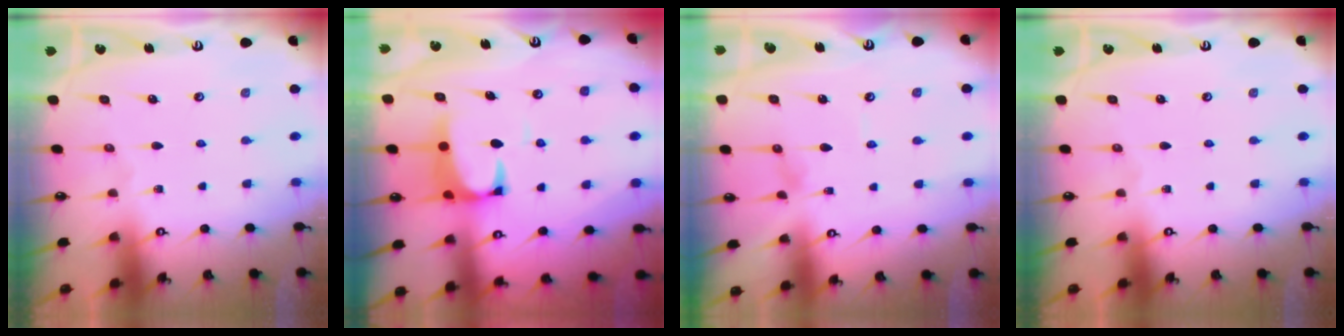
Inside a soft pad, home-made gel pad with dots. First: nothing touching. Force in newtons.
{"total": 2.5, "press": 2.3, "slide": 1.1}
{"total": 0.9, "press": 0.9, "slide": 0.3}
{"total": 0.0}